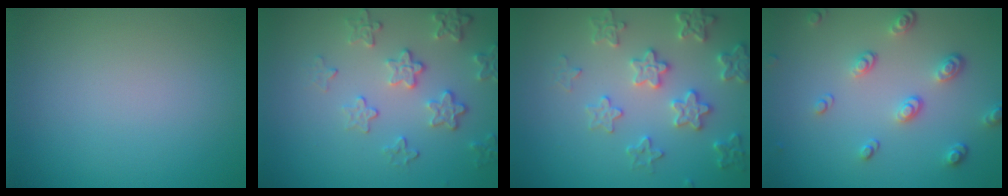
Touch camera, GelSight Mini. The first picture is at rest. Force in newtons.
{"total": 3.4, "press": 2.8, "slide": 2.0}
{"total": 4.0, "press": 3.8, "slide": 1.2}
{"total": 3.2, "press": 2.5, "slide": 2.1}